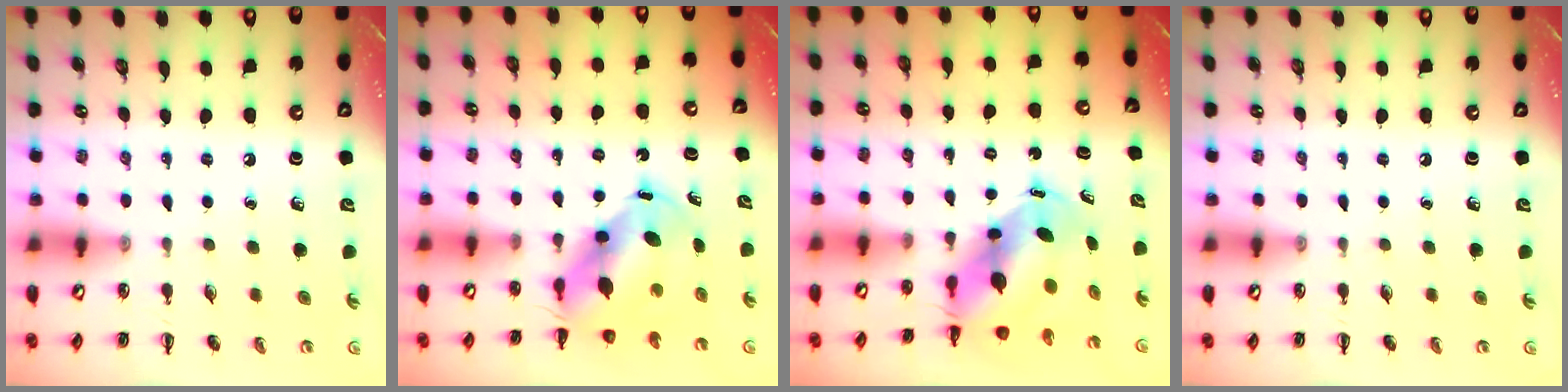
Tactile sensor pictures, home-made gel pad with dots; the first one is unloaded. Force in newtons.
{"total": 7.0, "press": 6.6, "slide": 2.3}
{"total": 6.7, "press": 6.5, "slide": 1.7}
{"total": 0.0}